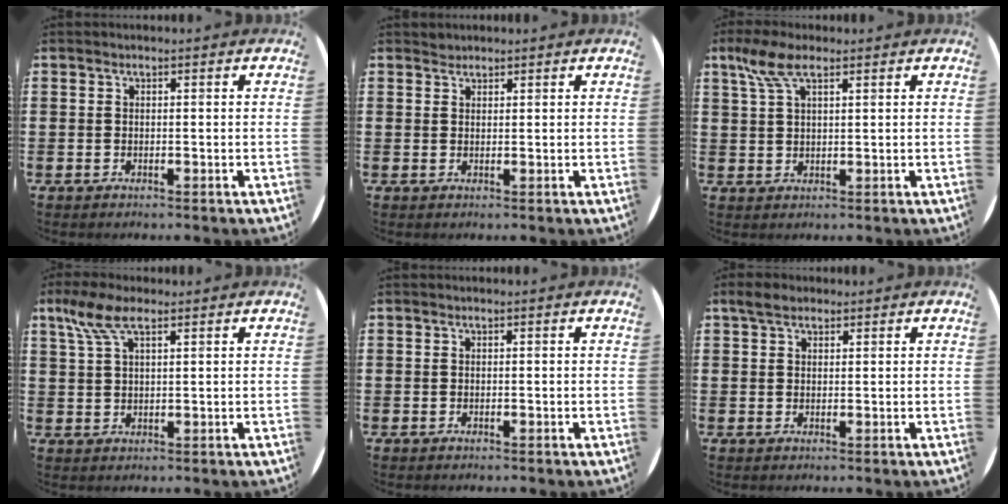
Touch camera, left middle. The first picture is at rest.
{"total": 0.9, "force": [0.9, 0.3, -0.1], "torque": [0.001, 0.002, 0.017]}
{"total": 5.5, "force": [3.1, 2.1, 4.0], "torque": [-0.086, 0.008, 0.056]}
{"total": 5.7, "force": [3.3, 2.2, 4.2], "torque": [-0.091, 0.007, 0.059]}
{"total": 0.0}
{"total": 2.5, "force": [1.9, 1.1, 1.1], "torque": [-0.017, 0.004, 0.035]}